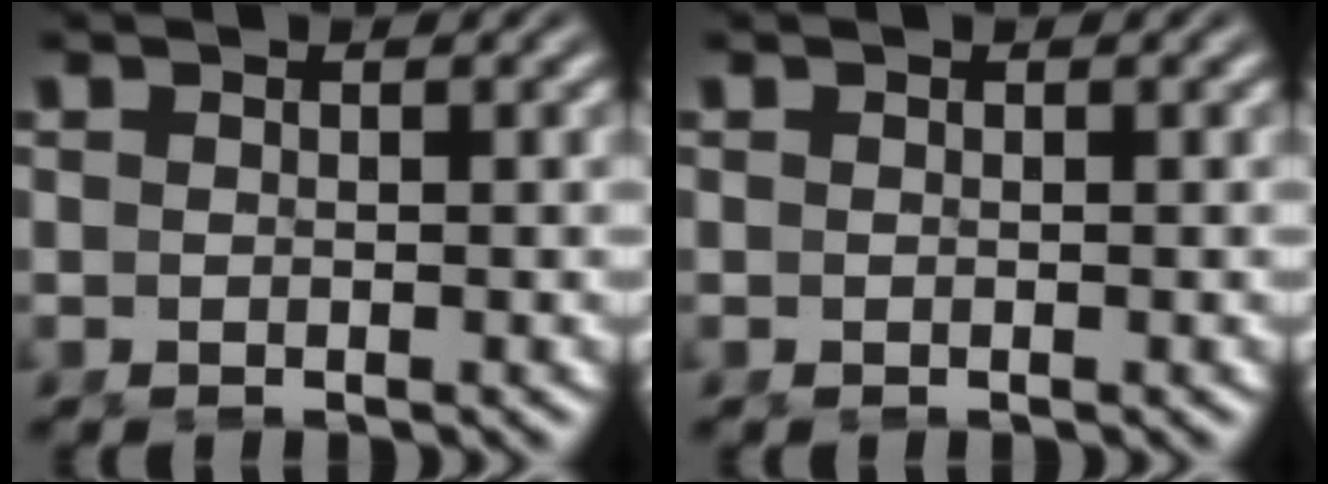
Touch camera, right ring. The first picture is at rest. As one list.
[{"total": 0.0}]